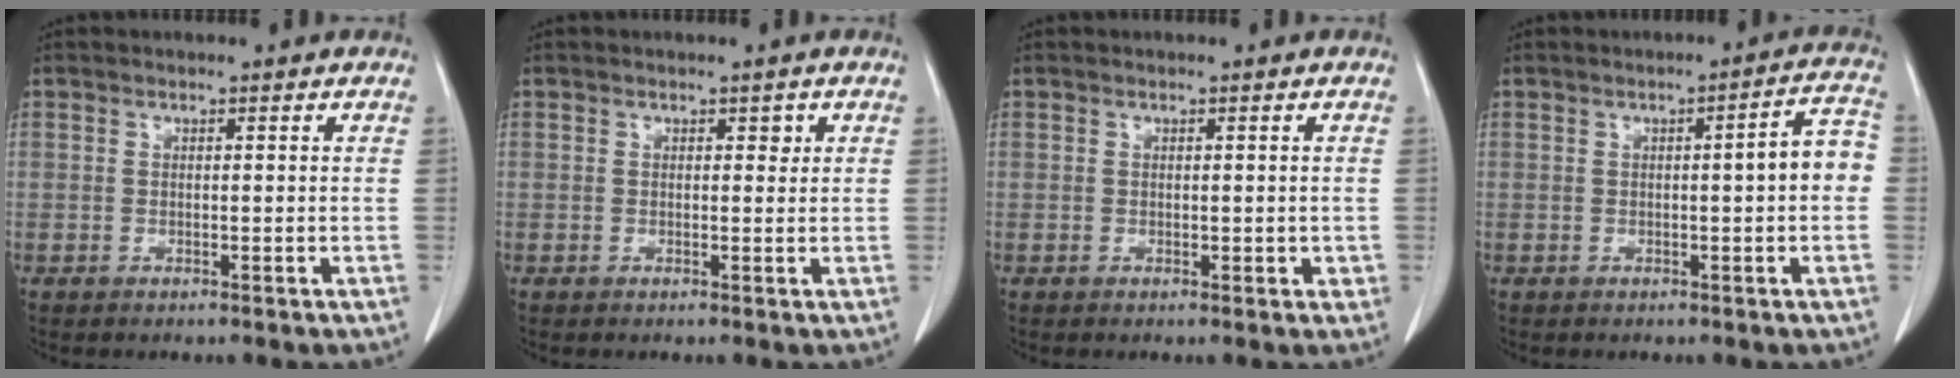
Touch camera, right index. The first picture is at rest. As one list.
[{"total": 1.1, "force": [0.5, 0.7, 0.6], "torque": [-0.004, 0.000, 0.005]}, {"total": 1.5, "force": [0.0, 1.0, 1.2], "torque": [-0.011, -0.002, 0.001]}, {"total": 5.5, "force": [-0.1, 0.6, 5.5], "torque": [-0.069, 0.018, -0.004]}]